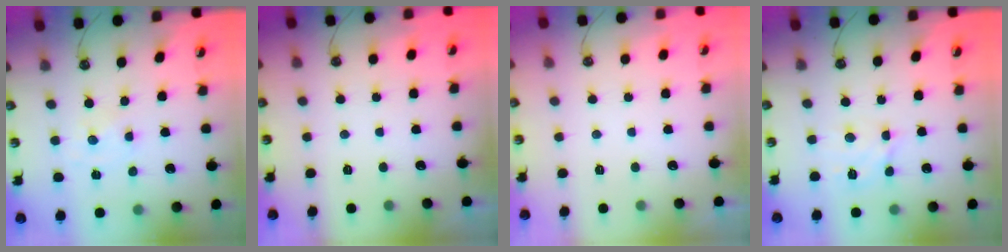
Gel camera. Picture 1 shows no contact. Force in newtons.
{"total": 0.0}
{"total": 0.0}
{"total": 9.5, "press": 9.5, "slide": 0.6}